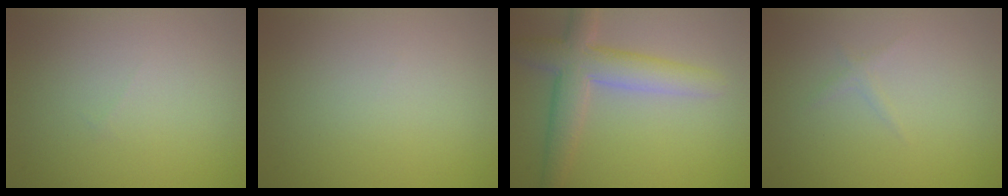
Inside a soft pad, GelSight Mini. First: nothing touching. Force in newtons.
{"total": 0.0}
{"total": 5.5, "press": 5.5, "slide": 0.3}
{"total": 0.7, "press": 0.7, "slide": 0.1}